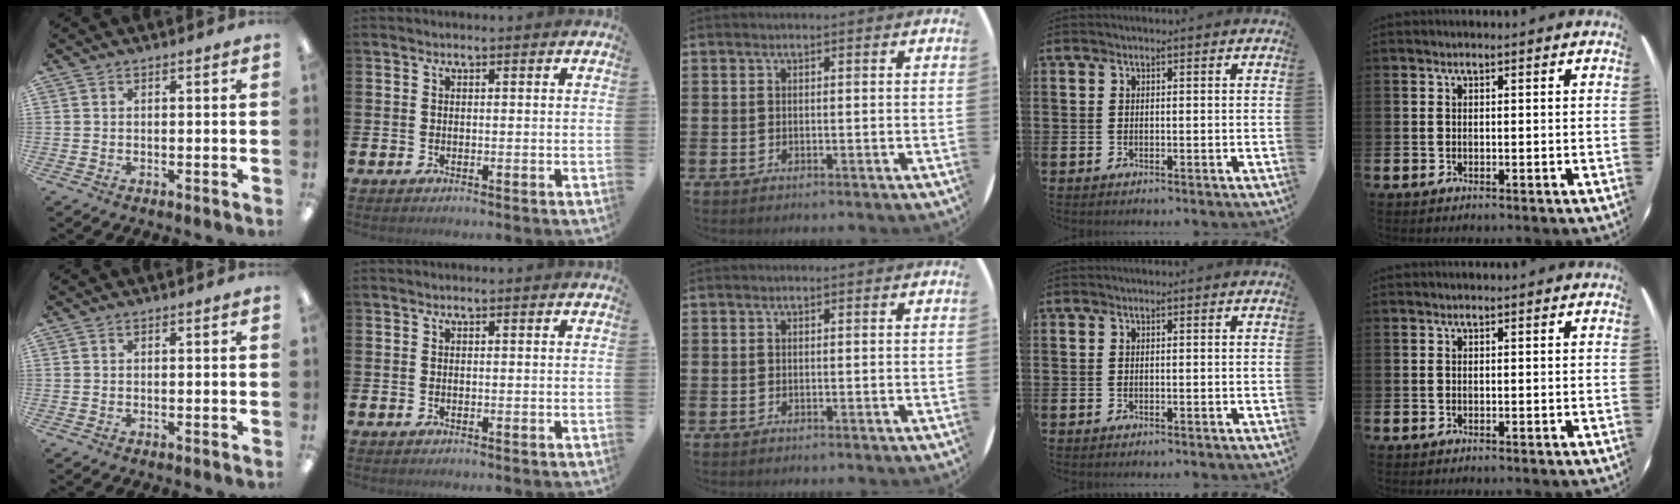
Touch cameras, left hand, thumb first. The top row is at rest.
{}